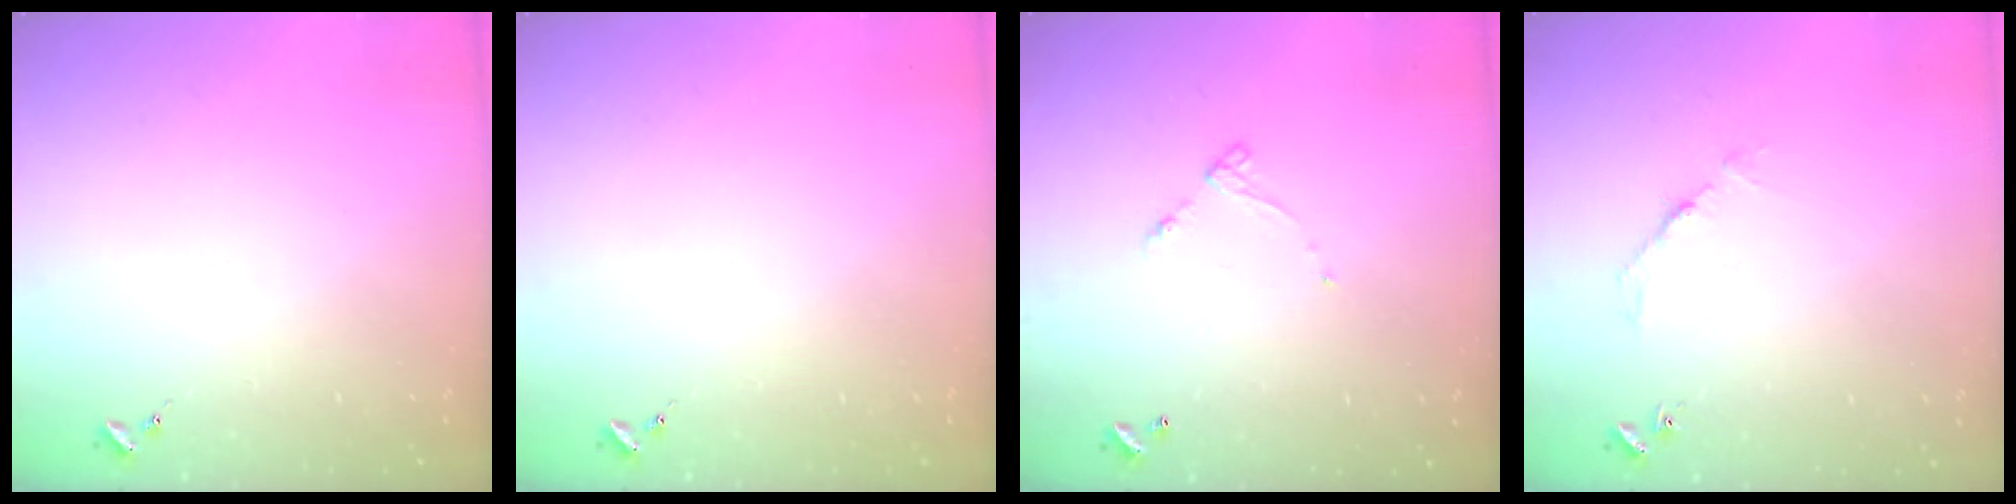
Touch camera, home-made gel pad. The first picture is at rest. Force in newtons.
{"total": 0.0}
{"total": 4.2, "press": 4.2, "slide": 0.2}
{"total": 2.7, "press": 2.7, "slide": 0.4}